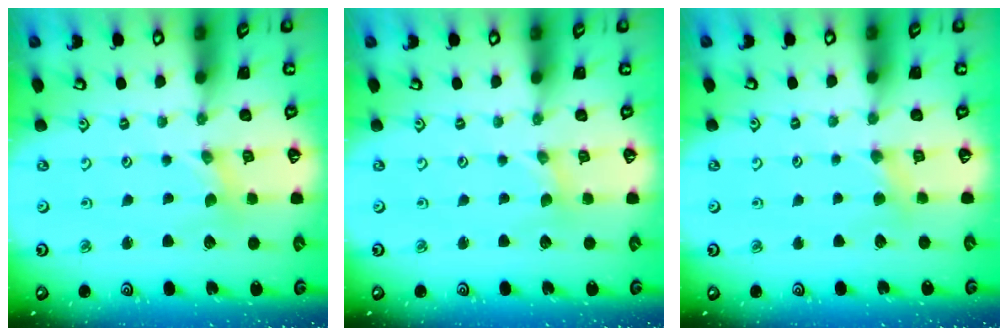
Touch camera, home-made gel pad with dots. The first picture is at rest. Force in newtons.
{"total": 0.0}
{"total": 3.6, "press": 3.5, "slide": 0.6}